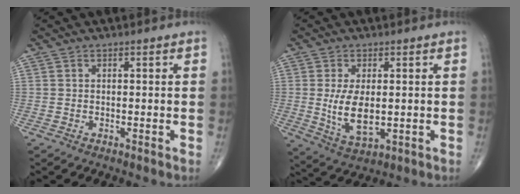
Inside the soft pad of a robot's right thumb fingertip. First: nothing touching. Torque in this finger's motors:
{"motor_torque": [-0.33, 0.65, 0.51, 0.40, 0.02]}